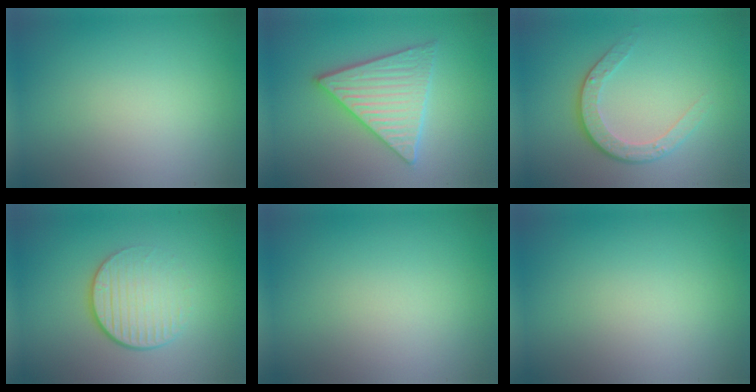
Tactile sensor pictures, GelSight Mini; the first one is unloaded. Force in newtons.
{"total": 5.7, "press": 5.6, "slide": 0.8}
{"total": 3.5, "press": 2.5, "slide": 2.5}
{"total": 4.4, "press": 2.7, "slide": 3.5}
{"total": 0.0}
{"total": 0.0}